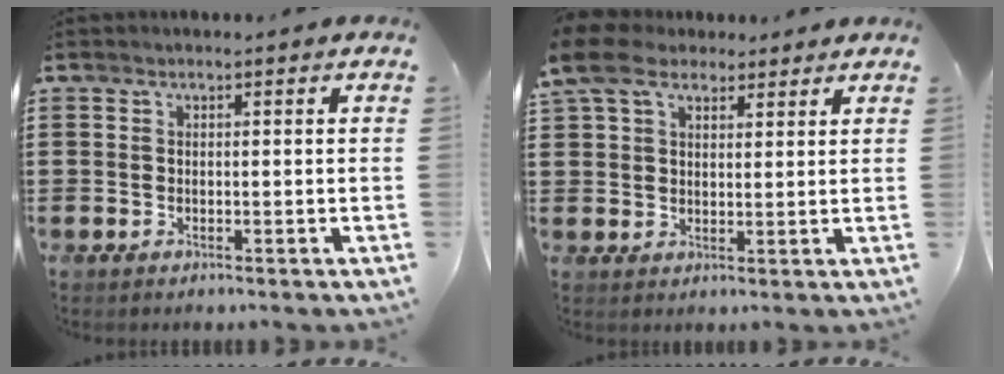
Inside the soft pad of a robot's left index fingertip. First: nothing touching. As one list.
[{"total": 7.5, "force": [5.3, 4.0, 3.5], "torque": [-0.089, -0.001, 0.097]}]